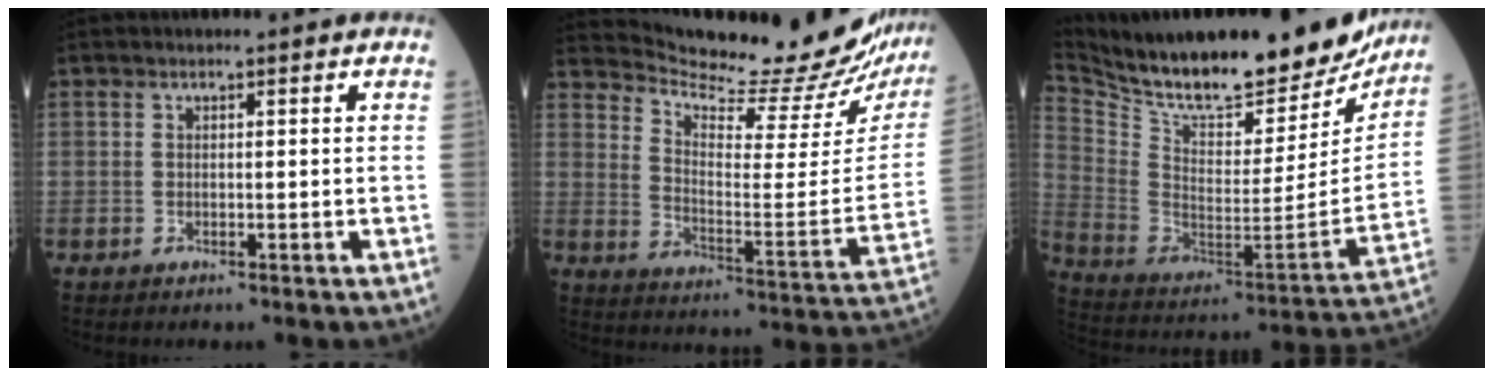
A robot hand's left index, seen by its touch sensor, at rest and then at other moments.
{"total": 24.7, "force": [23.4, 2.3, 7.5], "torque": [-0.126, -0.104, 0.307]}
{"total": 29.5, "force": [25.3, 7.5, 13.2], "torque": [-0.246, -0.044, 0.368]}